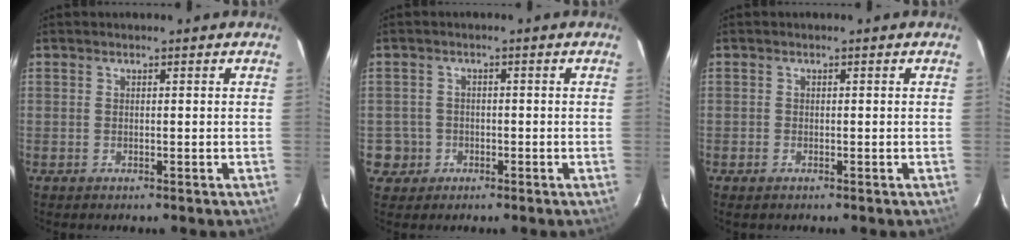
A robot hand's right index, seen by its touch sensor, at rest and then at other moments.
{"total": 4.3, "force": [-1.3, 4.1, 0.1], "torque": [-0.007, 0.024, -0.018]}
{"total": 0.9, "force": [-0.6, 0.6, 0.2], "torque": [-0.005, -0.001, -0.012]}